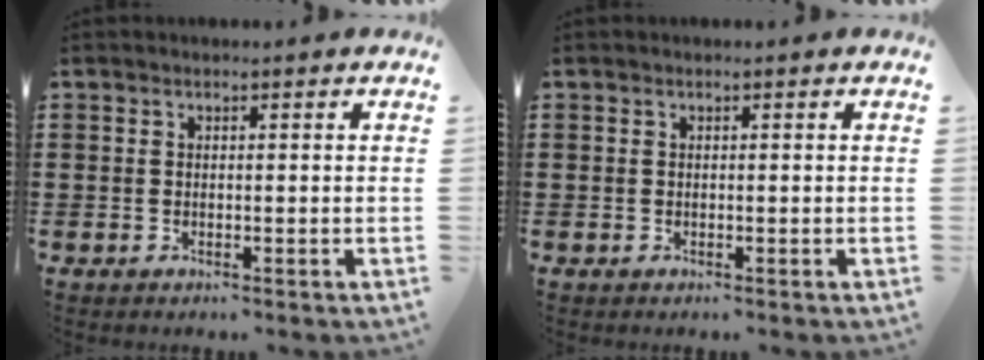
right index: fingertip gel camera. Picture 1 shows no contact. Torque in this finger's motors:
{"motor_torque": [0.02, 0.69, 0.00, 0.00]}